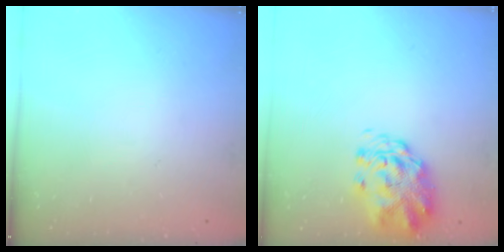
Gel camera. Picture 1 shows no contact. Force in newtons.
{"total": 3.0, "press": 2.8, "slide": 1.1}